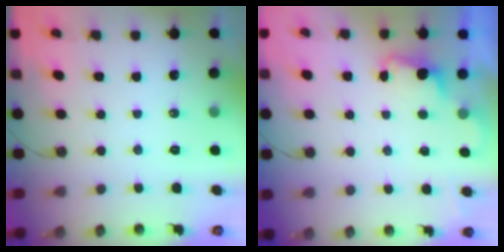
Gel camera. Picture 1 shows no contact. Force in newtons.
{"total": 1.8, "press": 1.5, "slide": 0.9}